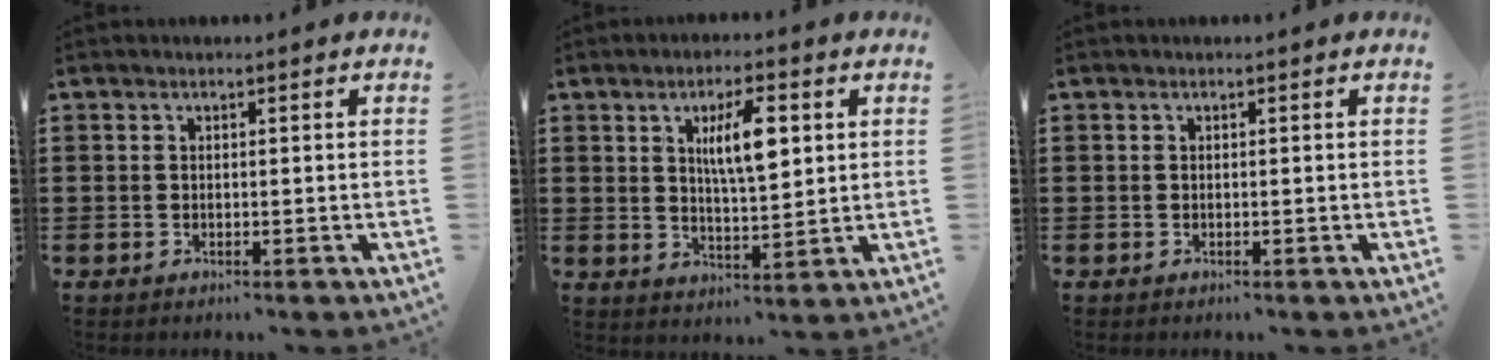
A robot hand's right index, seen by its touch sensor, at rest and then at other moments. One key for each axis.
{"total": 7.3, "fx": 2.3, "fy": 2.2, "fz": 6.6, "tx": -0.126, "ty": 0.005, "tz": 0.036}
{"total": 0.0}